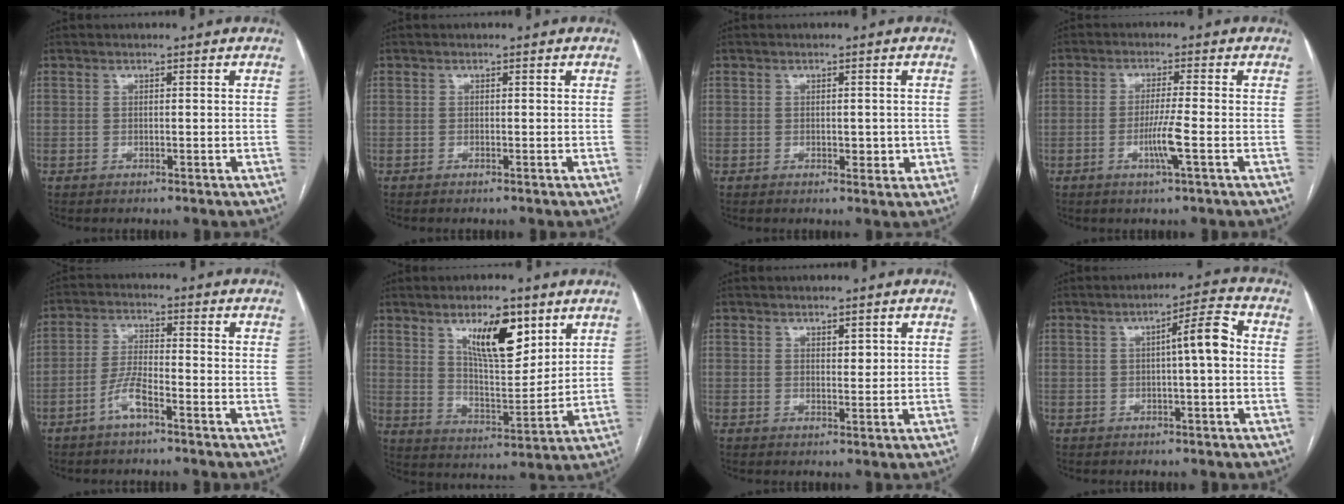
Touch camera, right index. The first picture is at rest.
{"total": 0.0}
{"total": 2.3, "force": [-0.2, 1.4, 1.8], "torque": [-0.020, 0.000, 0.002]}
{"total": 4.6, "force": [-1.5, -0.6, 4.3], "torque": [-0.082, -0.009, -0.030]}
{"total": 4.8, "force": [-3.0, 0.8, 3.7], "torque": [-0.081, 0.005, -0.061]}
{"total": 11.3, "force": [6.2, 3.5, 8.8], "torque": [-0.150, -0.003, 0.113]}
{"total": 1.6, "force": [0.9, 0.7, 1.2], "torque": [-0.017, -0.003, 0.015]}
{"total": 5.7, "force": [0.2, 0.5, 5.6], "torque": [-0.082, 0.014, 0.000]}